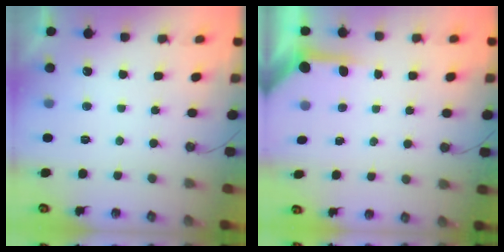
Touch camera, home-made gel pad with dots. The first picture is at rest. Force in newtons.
{"total": 5.0, "press": 4.9, "slide": 0.6}